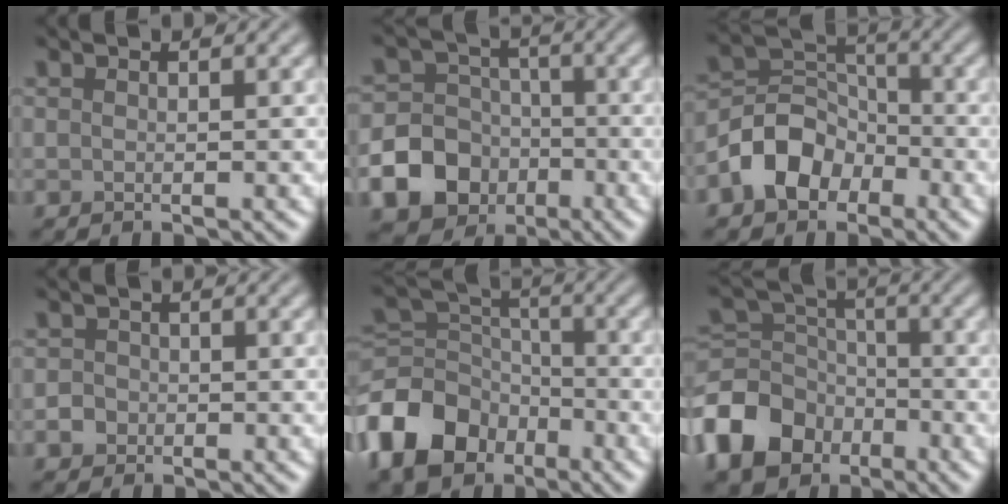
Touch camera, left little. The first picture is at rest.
{"total": 12.5, "force": [-5.1, 10.8, 3.4], "torque": [-0.077, -0.035, -0.105]}
{"total": 5.7, "force": [-3.0, 4.1, 2.6], "torque": [-0.038, 0.007, -0.065]}
{"total": 1.4, "force": [-0.5, 1.2, 0.3], "torque": [0.003, 0.003, -0.012]}
{"total": 10.0, "force": [-5.3, 7.0, 4.8], "torque": [-0.111, -0.004, -0.120]}
{"total": 9.0, "force": [-4.7, 6.6, 3.9], "torque": [-0.091, -0.001, -0.112]}